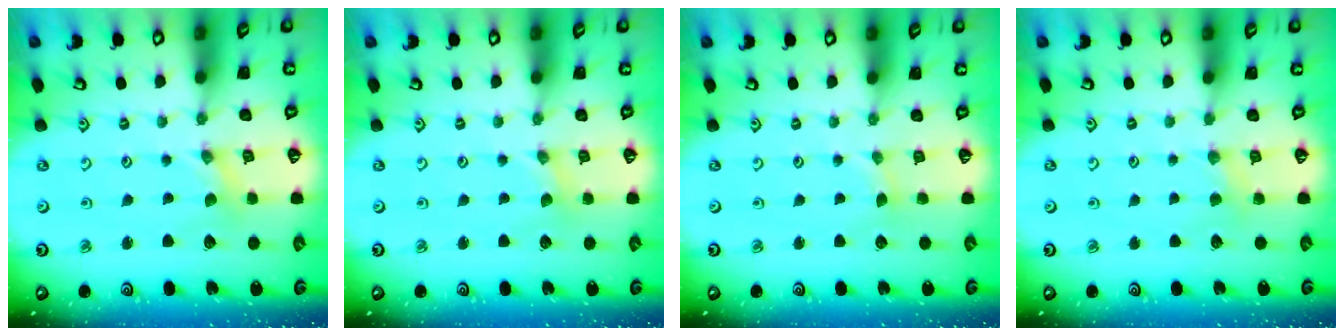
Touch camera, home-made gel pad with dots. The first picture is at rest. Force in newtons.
{"total": 0.0}
{"total": 1.3, "press": 1.2, "slide": 0.2}
{"total": 2.9, "press": 2.9, "slide": 0.4}